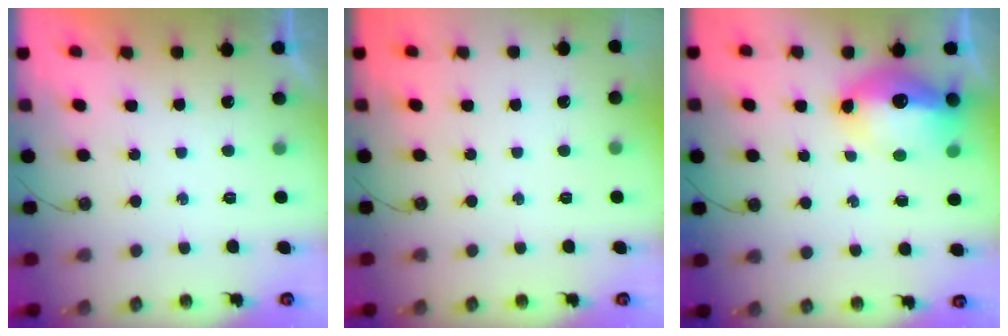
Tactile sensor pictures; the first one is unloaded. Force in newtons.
{"total": 0.0}
{"total": 15.1, "press": 14.4, "slide": 4.4}